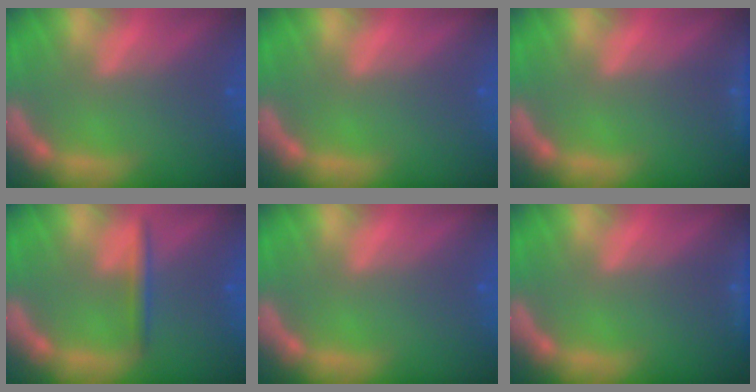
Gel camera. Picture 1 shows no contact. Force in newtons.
{"total": 0.0}
{"total": 1.4}
{"total": 1.9}
{"total": 0.0}
{"total": 1.4}